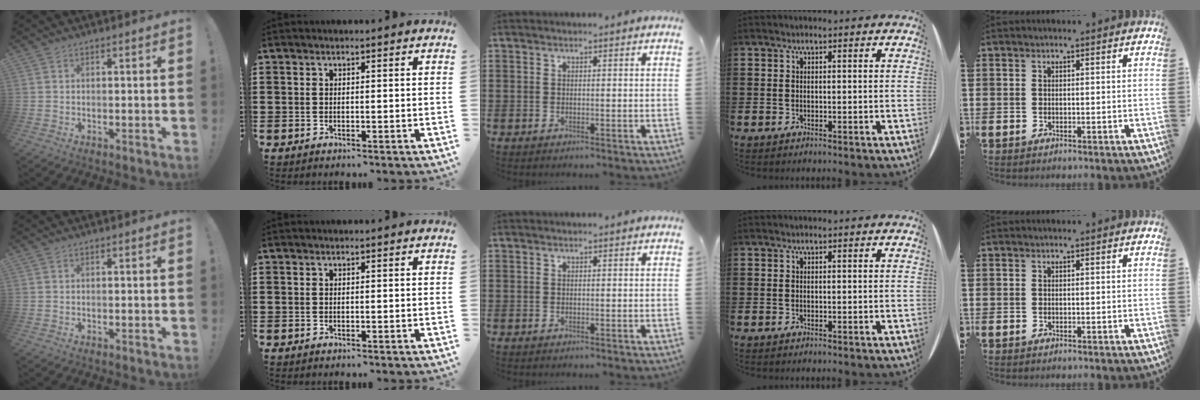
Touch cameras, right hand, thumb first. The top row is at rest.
{}